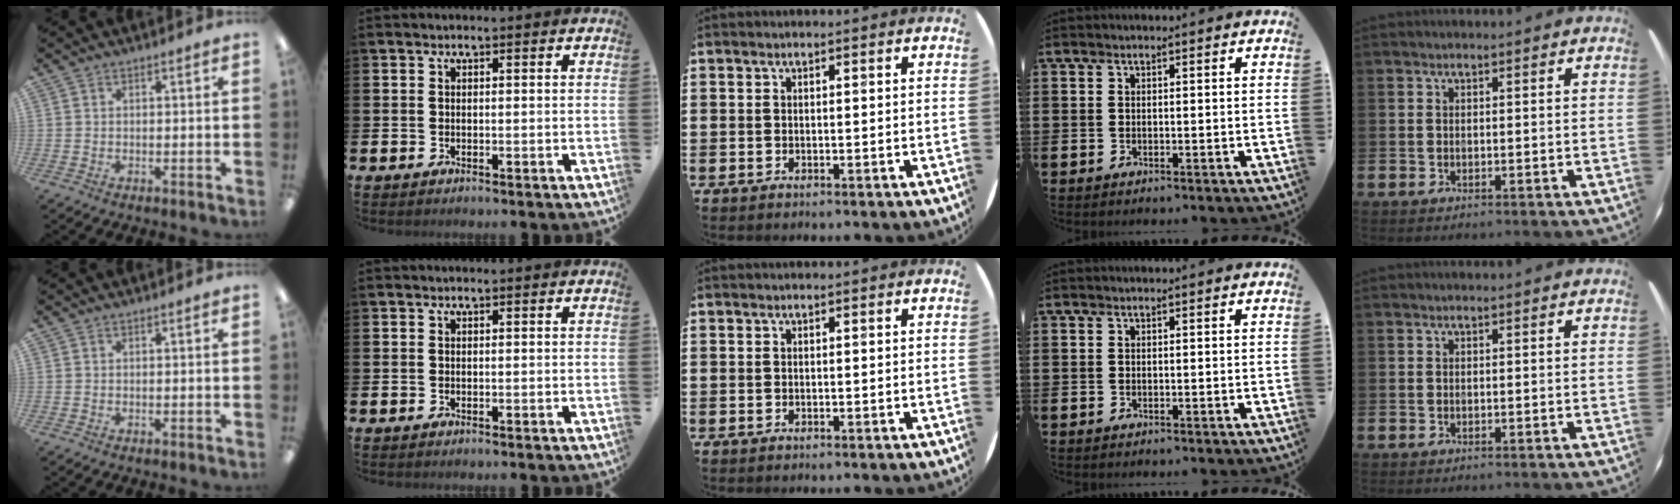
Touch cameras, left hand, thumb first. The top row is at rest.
{}